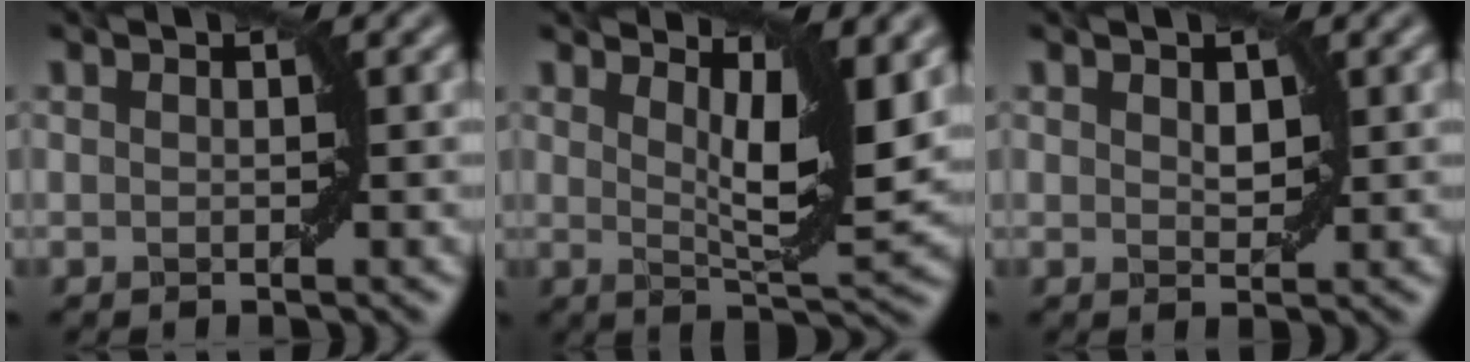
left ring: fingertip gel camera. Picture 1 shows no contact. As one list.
[{"total": 6.3, "force": [2.5, 1.4, 5.6], "torque": [-0.076, -0.009, 0.045]}, {"total": 1.4, "force": [0.5, 0.8, 1.0], "torque": [-0.016, -0.001, 0.014]}]